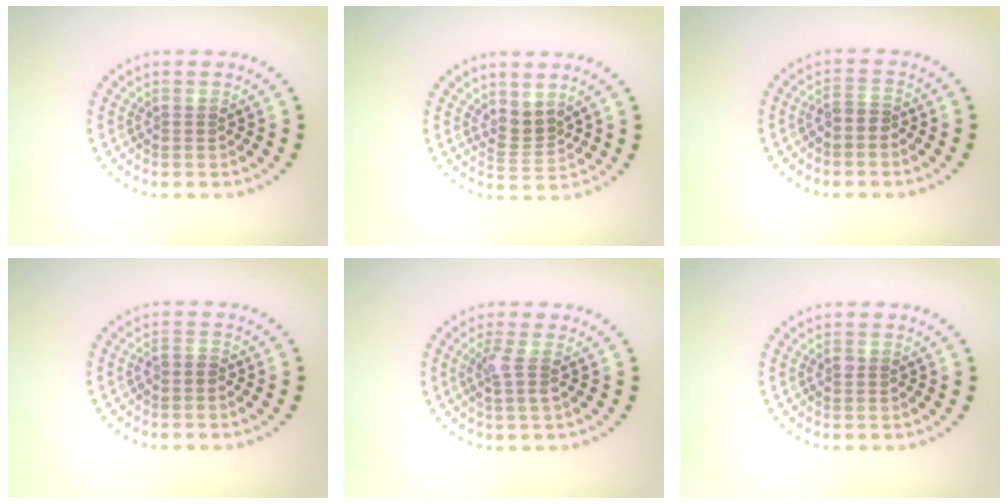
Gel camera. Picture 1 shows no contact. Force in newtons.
{"total": 2.2, "press": 1.6, "slide": 1.6}
{"total": 1.8, "press": 1.4, "slide": 1.2}
{"total": 0.8, "press": 0.4, "slide": 0.7}
{"total": 1.9, "press": 1.4, "slide": 1.2}
{"total": 0.7, "press": 0.7, "slide": 0.1}